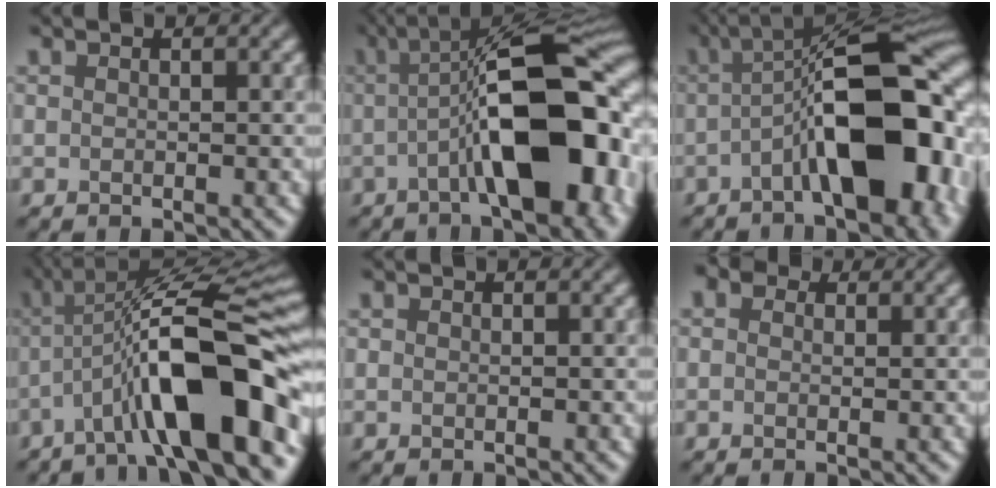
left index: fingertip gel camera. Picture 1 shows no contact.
{"total": 13.8, "force": [-2.1, 4.5, 12.9], "torque": [-0.168, 0.019, -0.040]}
{"total": 12.9, "force": [-2.7, 4.6, 11.8], "torque": [-0.163, 0.015, -0.050]}
{"total": 12.4, "force": [-4.3, 2.9, 11.3], "torque": [-0.178, 0.017, -0.073]}
{"total": 0.6, "force": [0.0, 0.5, 0.4], "torque": [-0.003, -0.004, -0.001]}
{"total": 3.1, "force": [1.4, 2.2, 1.7], "torque": [-0.014, 0.015, -0.024]}